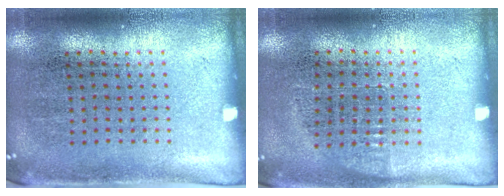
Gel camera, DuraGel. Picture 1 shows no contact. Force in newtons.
{"total": 0.7, "press": 0.6, "slide": 0.3}